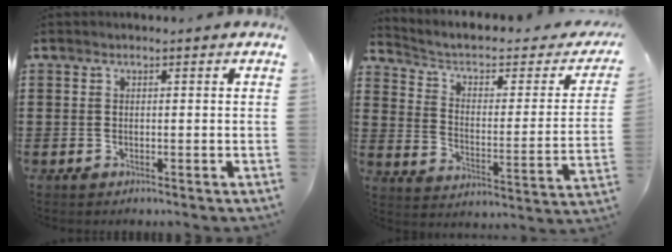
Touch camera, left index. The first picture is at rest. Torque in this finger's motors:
{"motor_torque": [1.20, -0.94, 0.26, 0.04]}